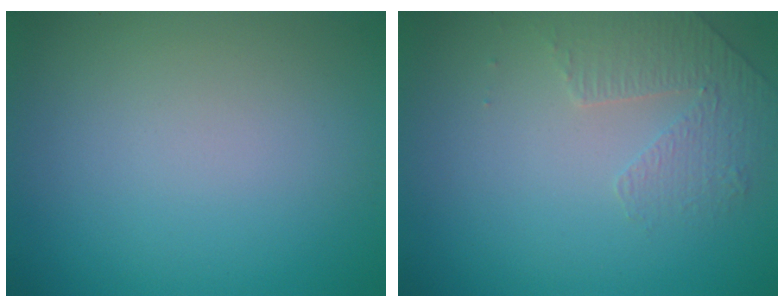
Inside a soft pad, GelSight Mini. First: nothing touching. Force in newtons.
{"total": 1.6, "press": 1.2, "slide": 1.1}